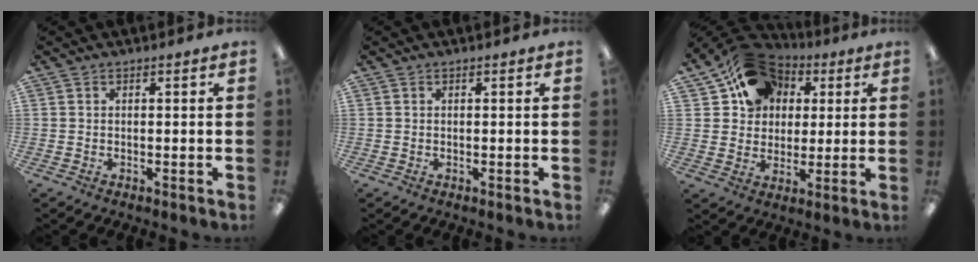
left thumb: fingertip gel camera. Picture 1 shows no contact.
{"total": 0.0}
{"total": 15.1, "force": [7.6, 12.1, 4.8], "torque": [-0.083, -0.045, 0.145]}